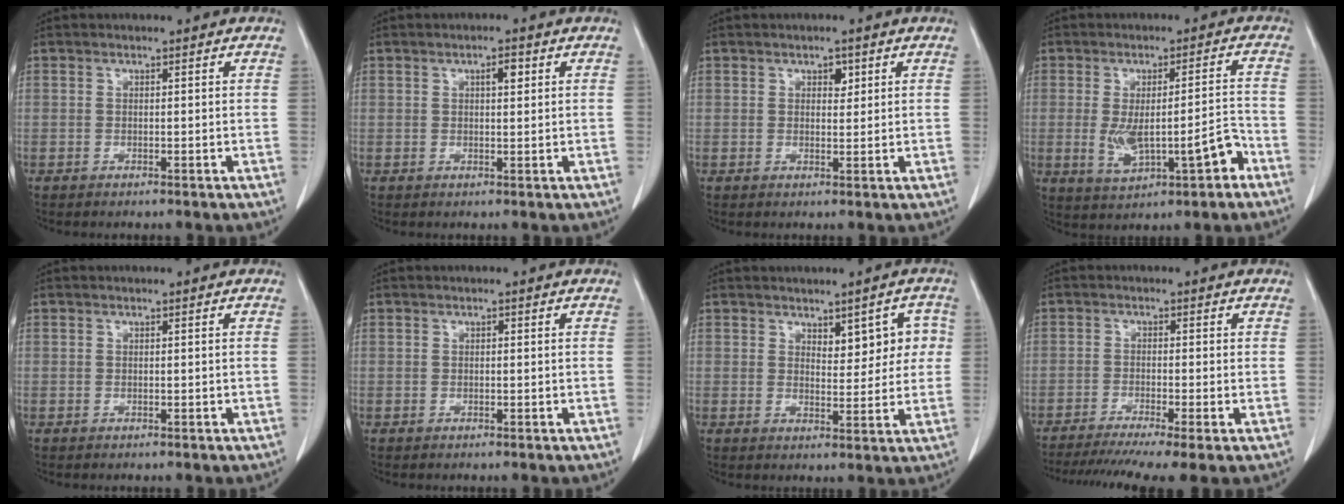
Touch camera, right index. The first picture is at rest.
{"total": 2.0, "force": [0.8, 0.6, 1.8], "torque": [-0.030, 0.000, 0.012]}
{"total": 1.7, "force": [0.8, 1.0, 1.1], "torque": [-0.013, -0.001, 0.011]}
{"total": 9.1, "force": [-2.8, 2.3, 8.3], "torque": [-0.141, 0.012, -0.028]}
{"total": 0.0}
{"total": 0.0}
{"total": 5.3, "force": [1.8, 2.7, 4.2], "torque": [-0.041, 0.013, 0.028]}
{"total": 9.7, "force": [-7.3, -0.1, 6.5], "torque": [-0.099, -0.015, -0.114]}